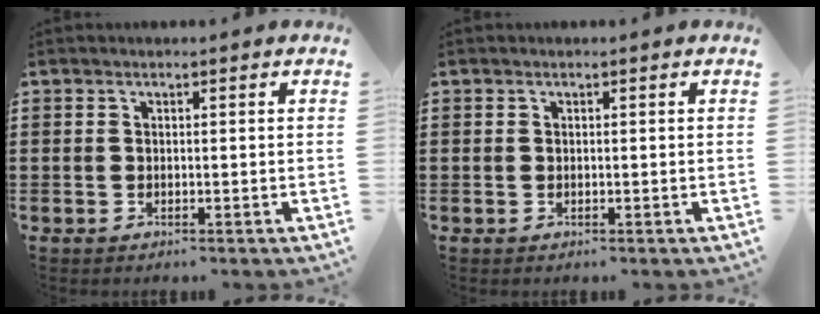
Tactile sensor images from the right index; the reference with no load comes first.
{"total": 0.0}